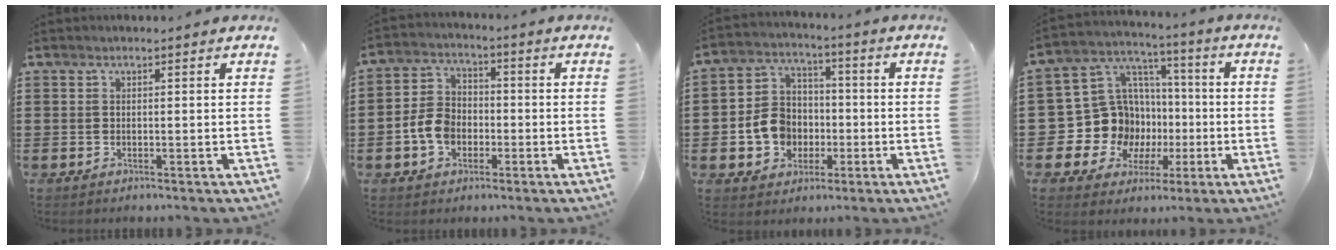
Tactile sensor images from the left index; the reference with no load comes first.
{"total": 6.1, "force": [-2.1, 4.5, 3.4], "torque": [-0.093, 0.006, -0.047]}
{"total": 8.3, "force": [-1.7, 7.4, 3.4], "torque": [-0.107, 0.021, -0.033]}
{"total": 13.1, "force": [-2.3, 12.2, 4.1], "torque": [-0.127, -0.012, -0.026]}